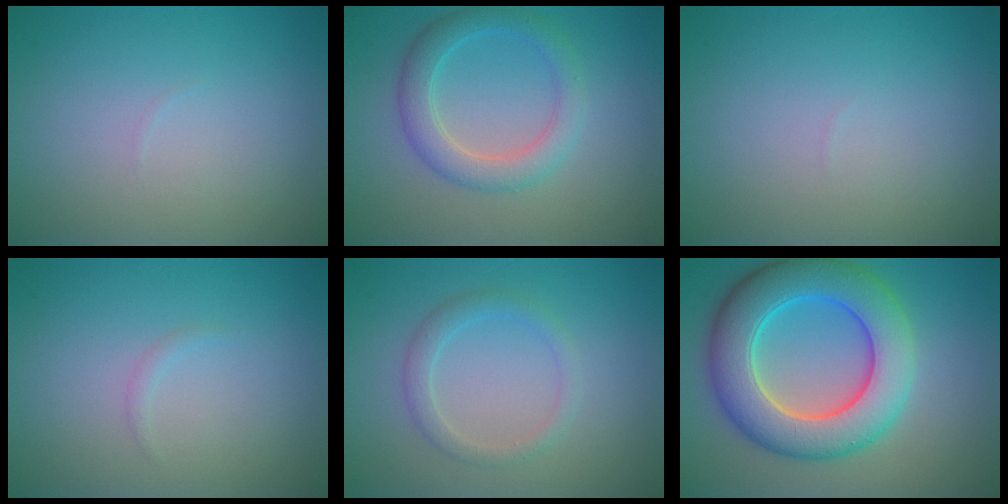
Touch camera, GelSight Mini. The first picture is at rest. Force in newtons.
{"total": 3.6, "press": 3.6, "slide": 0.3}
{"total": 0.0}
{"total": 0.5, "press": 0.5, "slide": 0.1}
{"total": 2.0, "press": 2.0, "slide": 0.2}
{"total": 9.7, "press": 9.7, "slide": 0.6}